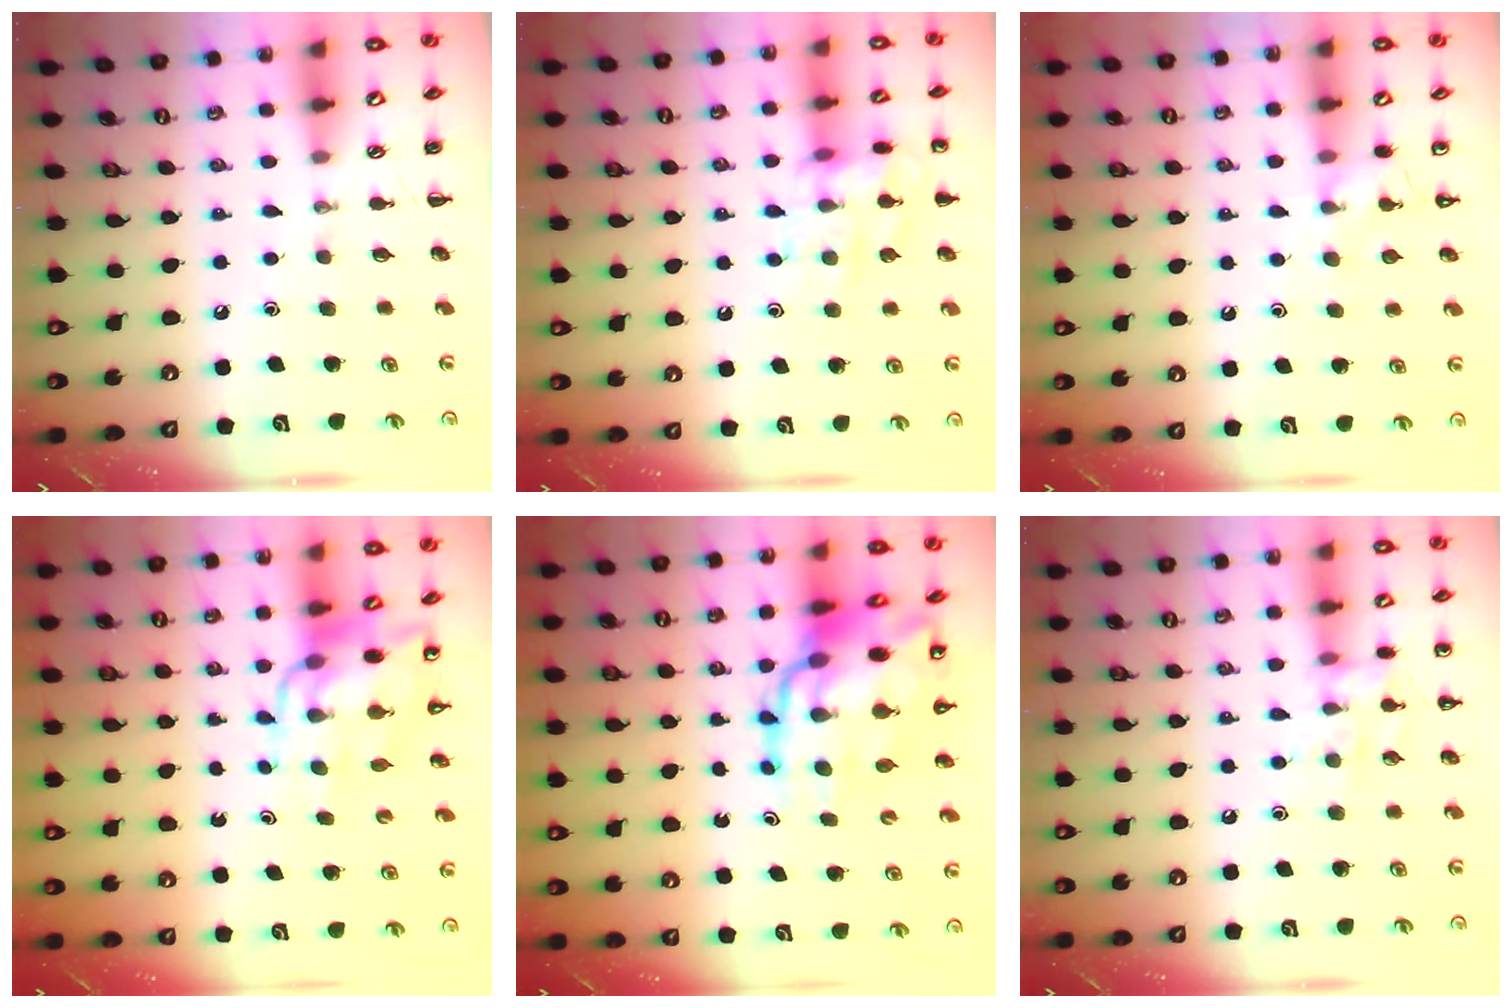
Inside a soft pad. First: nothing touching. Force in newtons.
{"total": 12.8, "press": 12.8, "slide": 0.3}
{"total": 7.4, "press": 7.3, "slide": 1.5}
{"total": 12.0, "press": 11.4, "slide": 3.8}
{"total": 18.8, "press": 18.2, "slide": 4.9}
{"total": 9.5, "press": 9.4, "slide": 0.9}